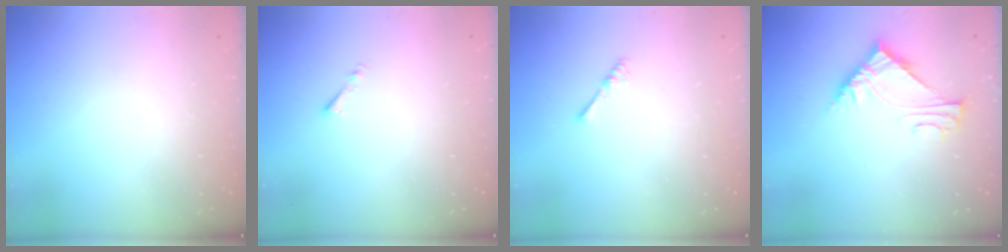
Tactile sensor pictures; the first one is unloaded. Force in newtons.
{"total": 0.8, "press": 0.7, "slide": 0.3}
{"total": 1.8, "press": 1.7, "slide": 0.4}
{"total": 6.6, "press": 6.6, "slide": 0.4}